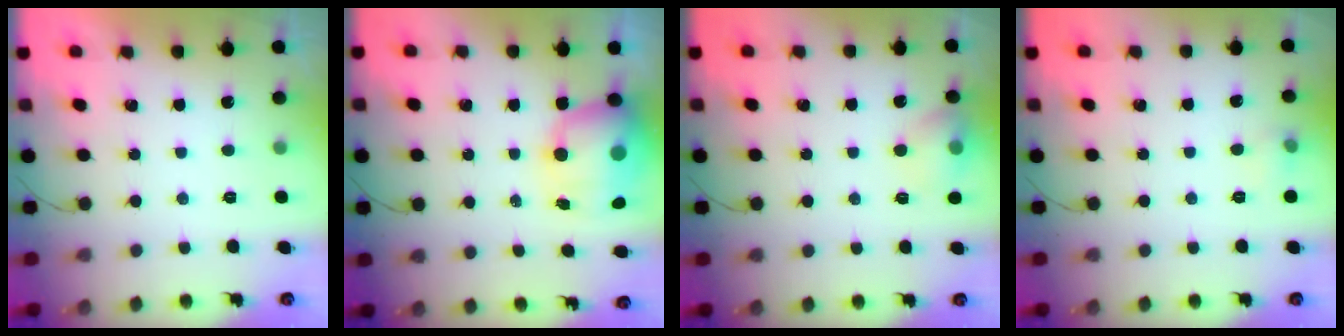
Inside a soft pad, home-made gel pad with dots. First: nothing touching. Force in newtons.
{"total": 13.0, "press": 12.6, "slide": 3.5}
{"total": 9.2, "press": 9.1, "slide": 1.4}
{"total": 8.1, "press": 4.3, "slide": 6.9}